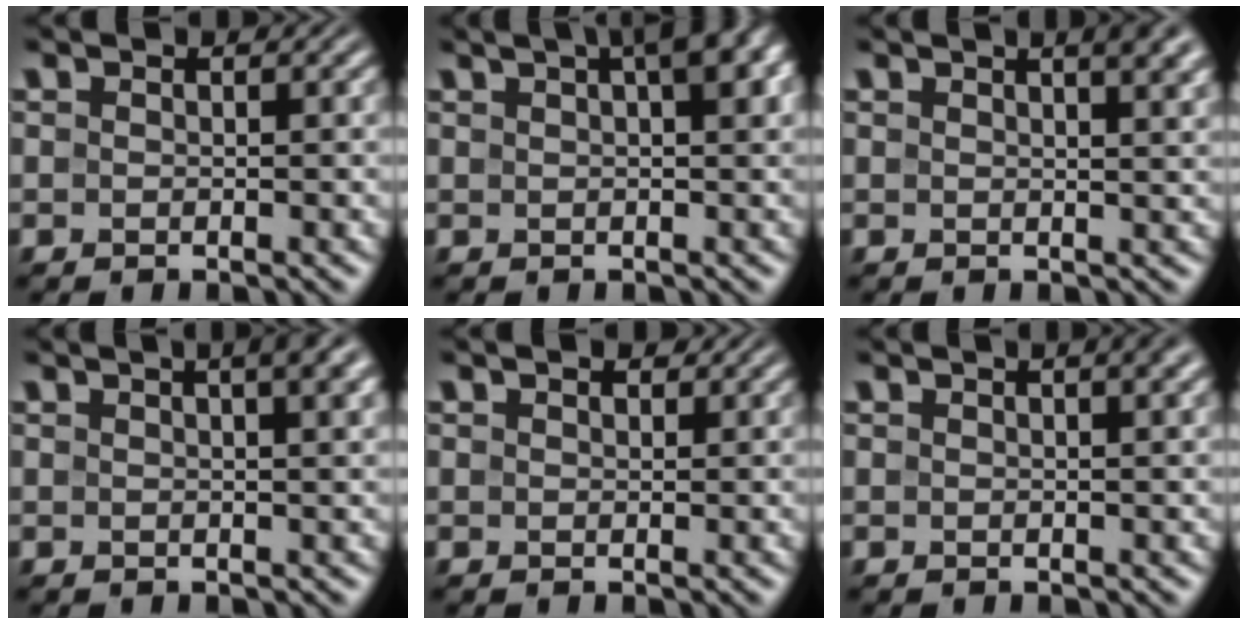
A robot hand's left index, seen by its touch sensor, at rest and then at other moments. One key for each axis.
{"total": 5.4, "fx": 2.5, "fy": 1.5, "fz": 4.6, "tx": -0.048, "ty": 0.023, "tz": 0.032}
{"total": 5.7, "fx": 3.2, "fy": 2.3, "fz": 4.2, "tx": -0.019, "ty": 0.032, "tz": 0.010}
{"total": 6.8, "fx": 3.5, "fy": 2.8, "fz": 5.2, "tx": -0.029, "ty": 0.043, "tz": 0.012}
{"total": 1.2, "fx": 0.9, "fy": 0.6, "fz": 0.5, "tx": -0.011, "ty": 0.002, "tz": 0.014}
{"total": 3.7, "fx": 1.9, "fy": 1.5, "fz": 2.8, "tx": -0.011, "ty": 0.015, "tz": 0.001}